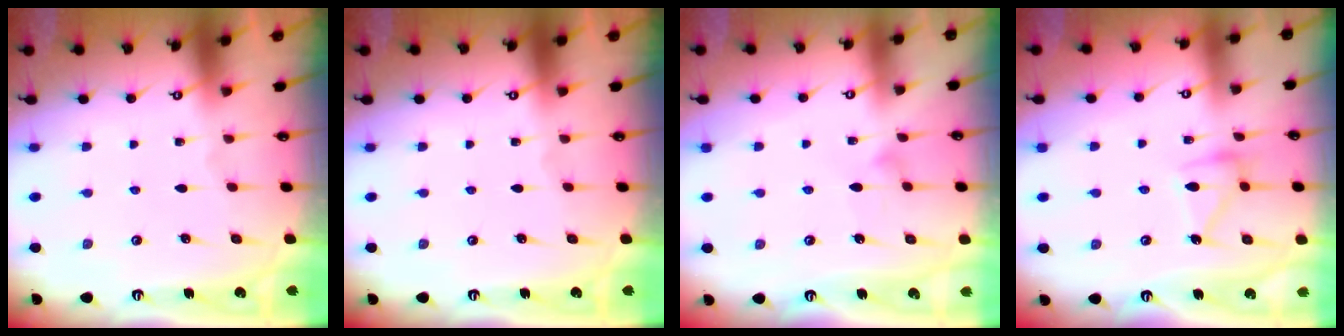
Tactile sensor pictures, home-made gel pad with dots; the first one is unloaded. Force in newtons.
{"total": 0.0}
{"total": 4.3, "press": 4.2, "slide": 0.3}
{"total": 12.2, "press": 12.2, "slide": 0.4}